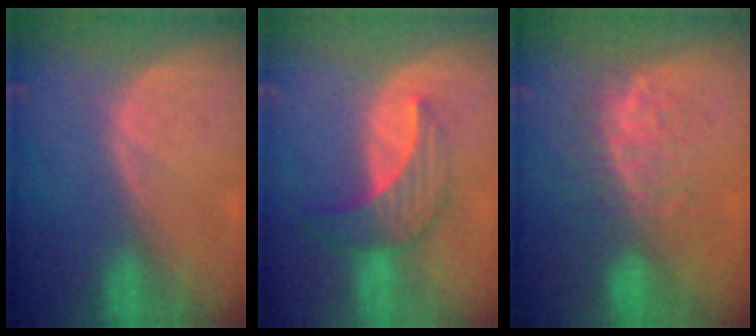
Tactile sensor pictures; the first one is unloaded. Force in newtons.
{"total": 7.3, "press": 6.6, "slide": 3.1}
{"total": 7.5, "press": 7.0, "slide": 2.8}